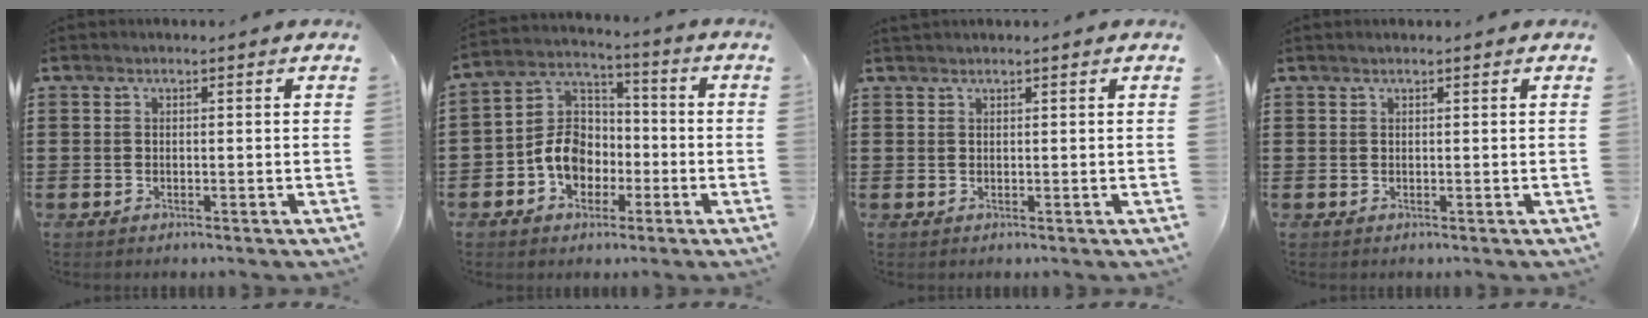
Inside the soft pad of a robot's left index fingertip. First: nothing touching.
{"total": 8.2, "force": [-2.9, 6.5, 4.1], "torque": [-0.116, 0.012, -0.063]}
{"total": 0.7, "force": [0.6, 0.0, 0.3], "torque": [-0.007, 0.000, 0.013]}
{"total": 0.5, "force": [0.4, -0.1, 0.3], "torque": [-0.005, 0.000, 0.008]}